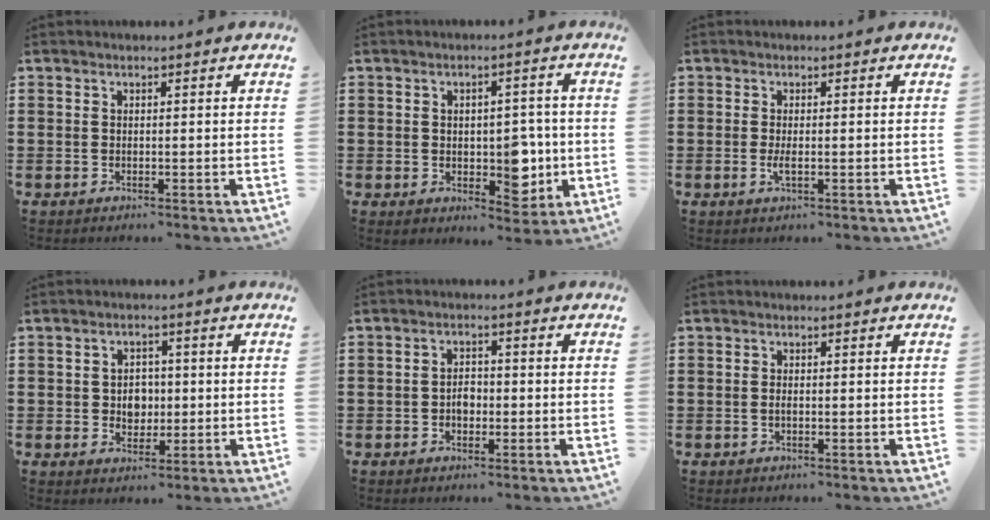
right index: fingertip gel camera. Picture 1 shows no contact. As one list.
[{"total": 6.7, "force": [-0.5, 4.5, 4.9], "torque": [-0.057, 0.001, -0.010]}, {"total": 1.8, "force": [-0.4, 0.3, 1.7], "torque": [-0.039, -0.006, -0.008]}, {"total": 3.5, "force": [-0.1, 2.9, 1.9], "torque": [-0.037, 0.005, -0.007]}, {"total": 2.3, "force": [-0.6, 1.5, 1.7], "torque": [-0.032, 0.004, -0.011]}, {"total": 0.5, "force": [-0.2, 0.1, 0.5], "torque": [-0.009, -0.002, -0.002]}]